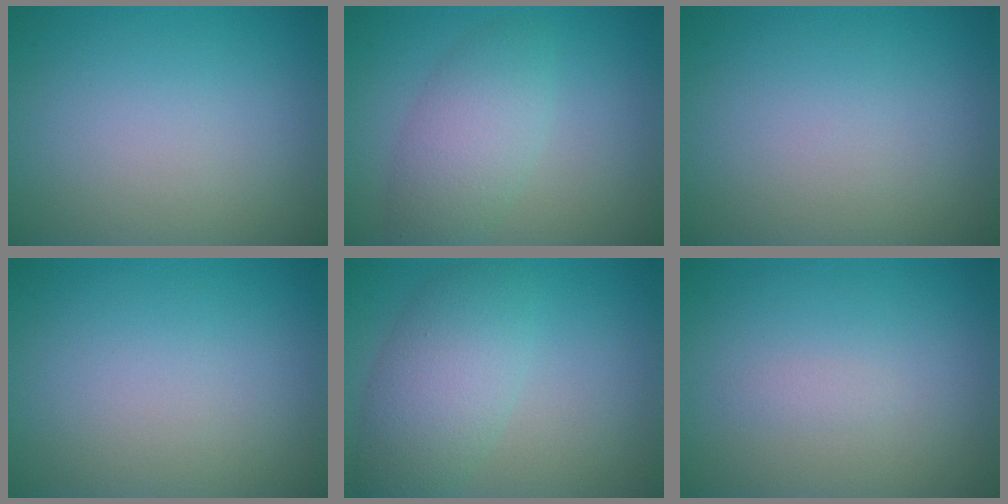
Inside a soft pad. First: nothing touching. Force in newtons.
{"total": 4.0, "press": 4.0, "slide": 0.2}
{"total": 0.0}
{"total": 0.0}
{"total": 5.2, "press": 5.2, "slide": 0.2}
{"total": 0.6, "press": 0.6, "slide": 0.0}